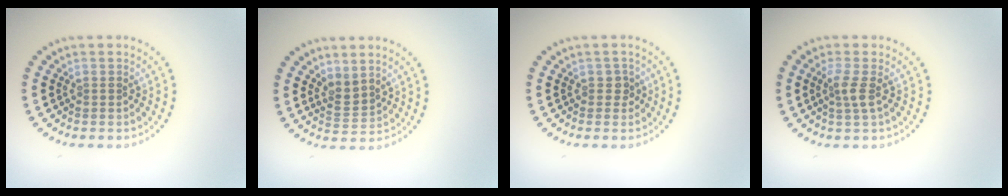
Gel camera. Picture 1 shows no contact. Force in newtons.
{"total": 2.0, "press": 1.5, "slide": 1.3}
{"total": 1.0, "press": 0.9, "slide": 0.4}
{"total": 1.8, "press": 1.3, "slide": 1.2}